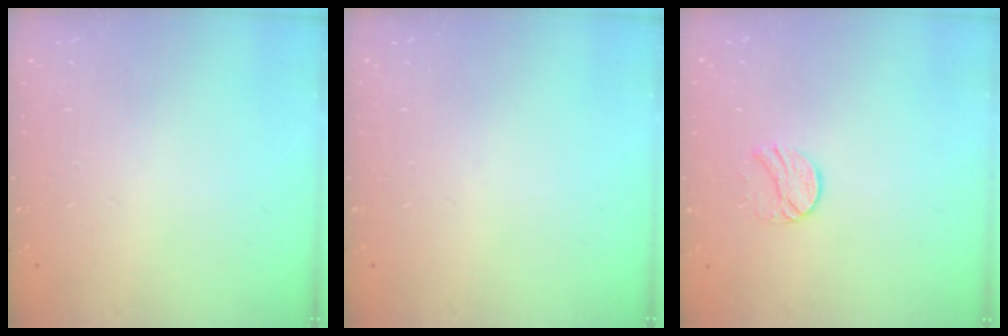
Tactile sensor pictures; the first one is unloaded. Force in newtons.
{"total": 0.0}
{"total": 8.0, "press": 8.0, "slide": 0.6}